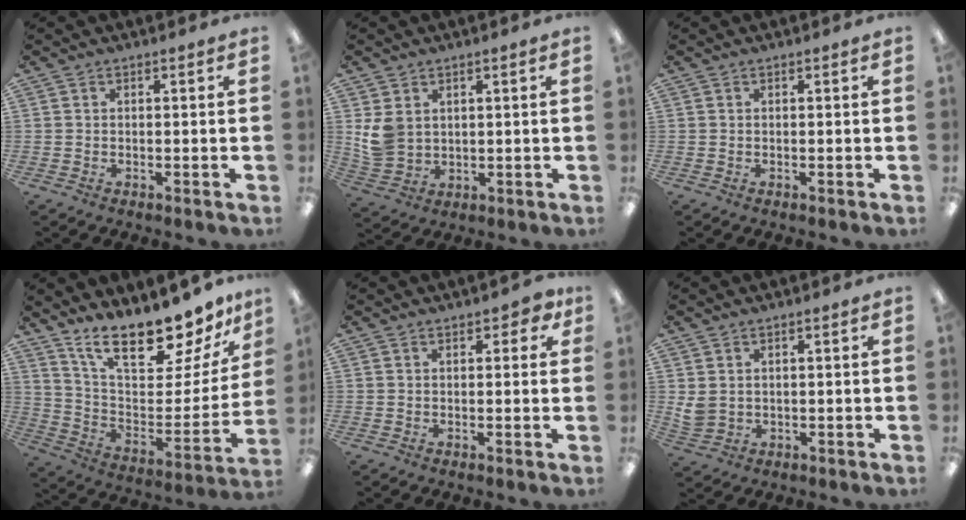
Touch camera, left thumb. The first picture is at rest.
{"total": 6.3, "force": [2.2, 5.1, 3.0], "torque": [-0.062, 0.003, 0.047]}
{"total": 0.0}
{"total": 21.7, "force": [17.7, 6.5, 10.6], "torque": [-0.171, -0.129, 0.304]}
{"total": 3.2, "force": [1.6, 1.6, 2.2], "torque": [-0.029, -0.001, 0.025]}
{"total": 3.3, "force": [1.6, 2.5, 1.5], "torque": [-0.031, 0.000, 0.032]}